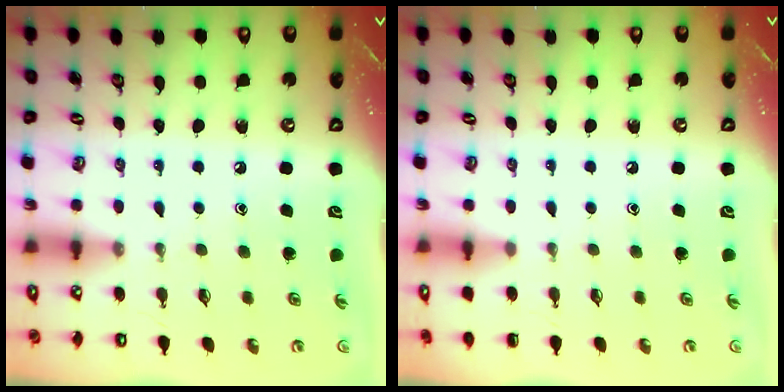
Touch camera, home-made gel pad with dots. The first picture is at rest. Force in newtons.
{"total": 0.0}